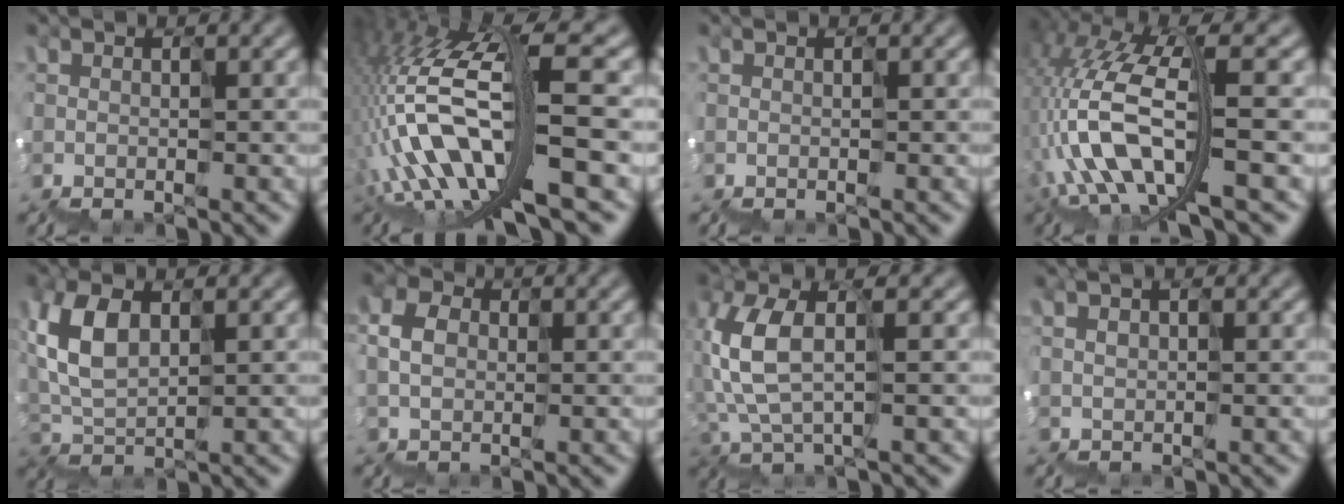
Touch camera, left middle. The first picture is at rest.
{"total": 10.4, "force": [-2.9, 2.7, 9.6], "torque": [-0.206, 0.030, -0.046]}
{"total": 0.0}
{"total": 9.6, "force": [-2.7, 3.2, 8.7], "torque": [-0.217, 0.022, -0.044]}
{"total": 4.6, "force": [2.4, 2.5, 3.0], "torque": [-0.099, 0.028, 0.040]}
{"total": 1.2, "force": [0.6, 1.0, -0.1], "torque": [-0.022, 0.018, 0.006]}
{"total": 4.0, "force": [0.5, 1.5, 3.7], "torque": [-0.121, 0.022, 0.001]}
{"total": 1.3, "force": [1.0, 0.4, 0.8], "torque": [-0.018, 0.020, 0.023]}